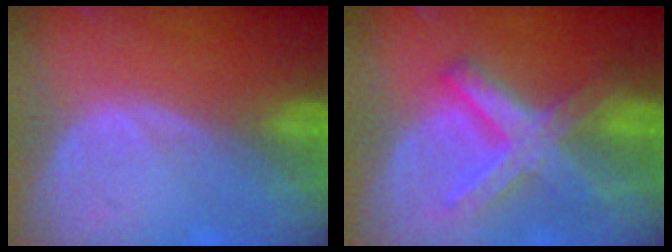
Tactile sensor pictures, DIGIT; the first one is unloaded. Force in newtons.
{"total": 8.6, "press": 8.6, "slide": 0.7}